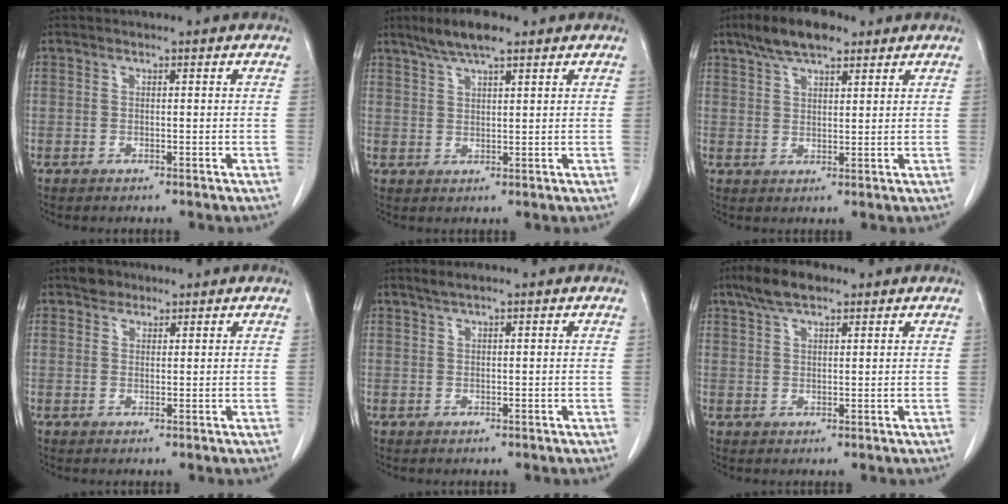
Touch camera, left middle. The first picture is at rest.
{"total": 5.9, "force": [4.3, 1.0, 3.9], "torque": [-0.081, 0.012, 0.078]}
{"total": 7.8, "force": [5.5, 2.6, 4.8], "torque": [-0.093, 0.017, 0.097]}
{"total": 2.2, "force": [1.7, 1.4, 0.4], "torque": [-0.008, 0.005, 0.026]}
{"total": 1.5, "force": [1.2, 0.0, 0.9], "torque": [-0.022, 0.006, 0.025]}
{"total": 5.5, "force": [3.9, 1.8, 3.4], "torque": [-0.074, 0.017, 0.071]}